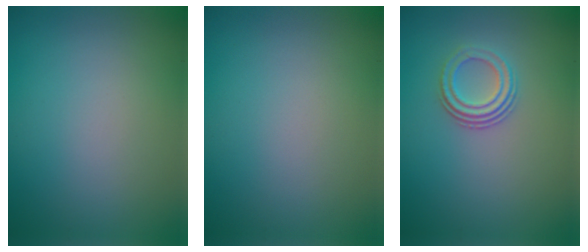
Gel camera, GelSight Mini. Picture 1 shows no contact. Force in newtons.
{"total": 0.0}
{"total": 2.8, "press": 2.1, "slide": 1.9}